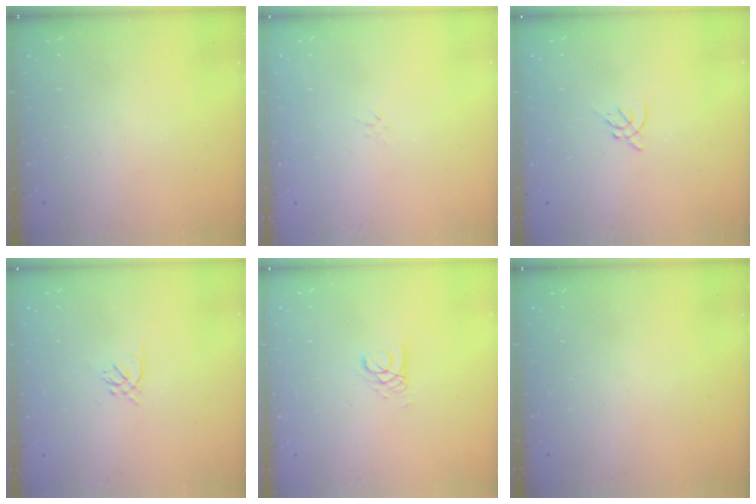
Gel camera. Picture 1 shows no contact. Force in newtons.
{"total": 0.0}
{"total": 2.2, "press": 2.1, "slide": 0.6}
{"total": 1.3, "press": 1.2, "slide": 0.5}
{"total": 2.7, "press": 2.7, "slide": 0.3}
{"total": 0.0}